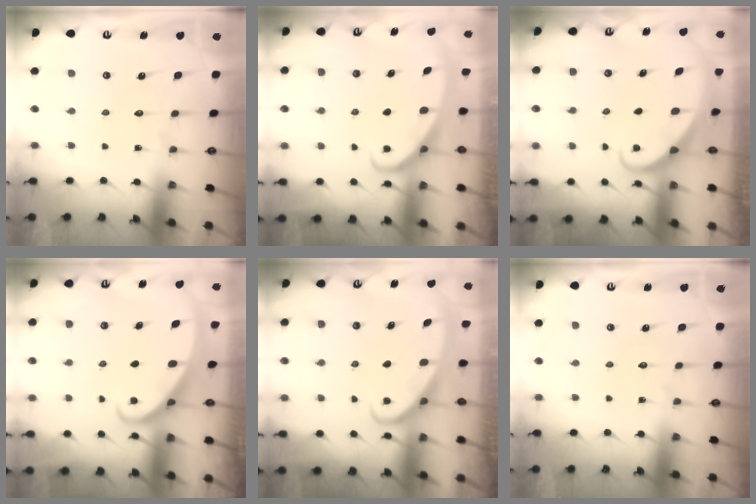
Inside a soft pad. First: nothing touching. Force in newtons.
{"total": 3.0, "press": 3.0, "slide": 0.4}
{"total": 2.2, "press": 2.2, "slide": 0.2}
{"total": 2.4, "press": 2.4, "slide": 0.2}
{"total": 2.8, "press": 2.8, "slide": 0.5}
{"total": 0.0}